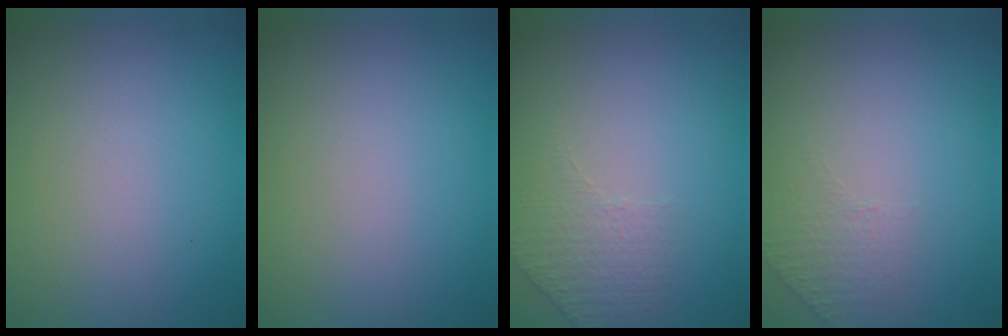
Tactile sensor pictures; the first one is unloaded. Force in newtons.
{"total": 0.0}
{"total": 1.5, "press": 1.0, "slide": 1.1}
{"total": 1.2, "press": 0.7, "slide": 0.9}